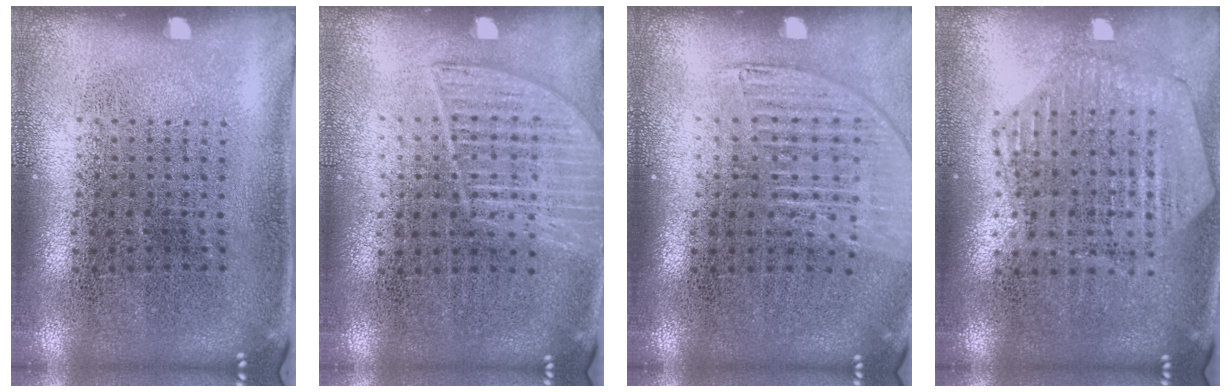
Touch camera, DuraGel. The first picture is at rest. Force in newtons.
{"total": 1.4, "press": 1.3, "slide": 0.6}
{"total": 1.5, "press": 1.3, "slide": 0.7}
{"total": 1.2, "press": 1.2, "slide": 0.2}